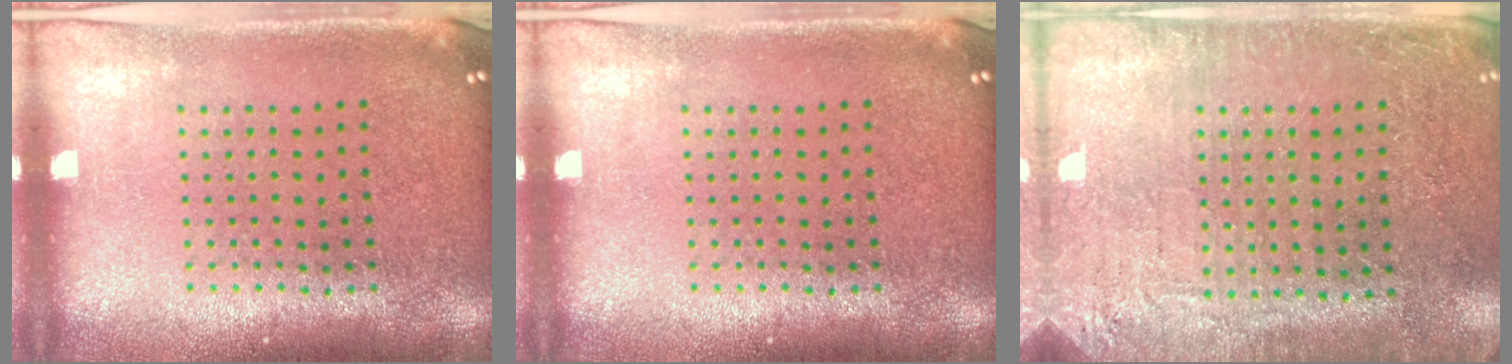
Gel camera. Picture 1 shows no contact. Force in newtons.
{"total": 0.0}
{"total": 2.8, "press": 2.7, "slide": 0.6}